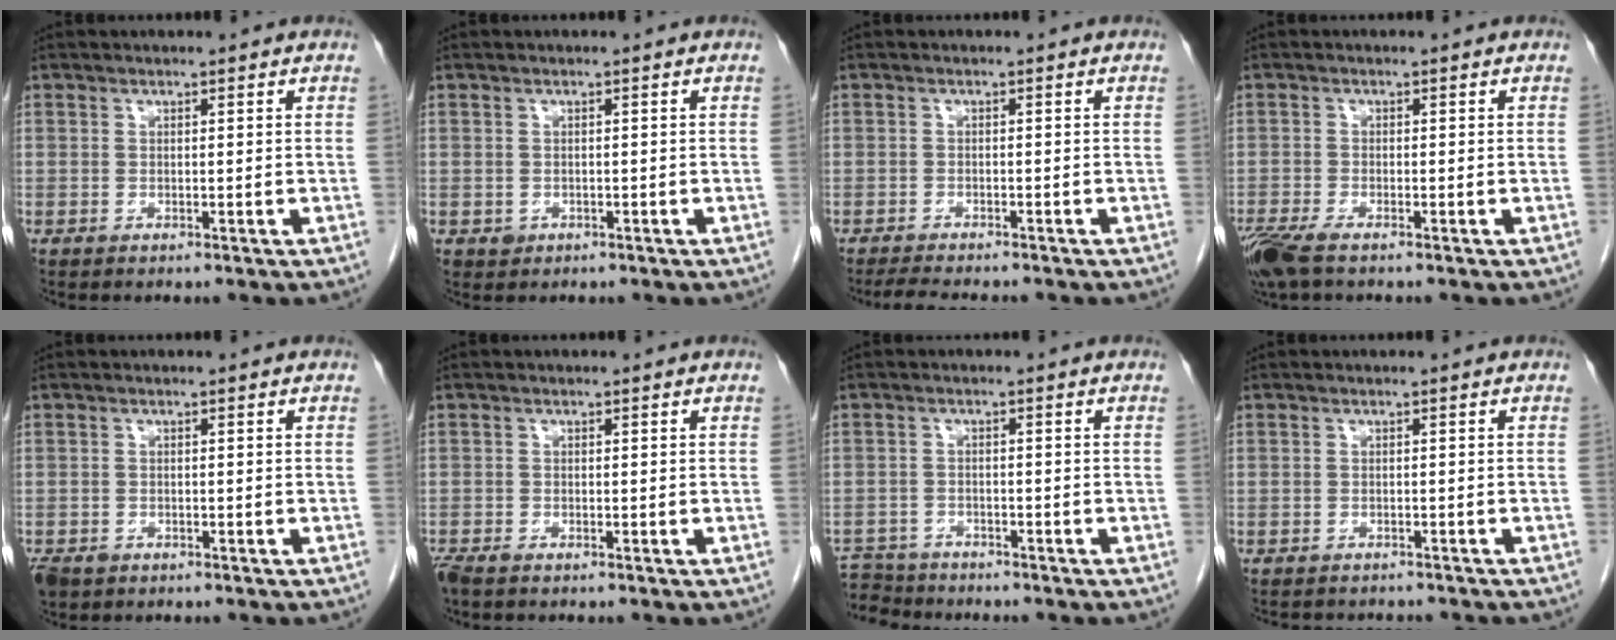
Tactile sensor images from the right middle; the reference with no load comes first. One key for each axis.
{"total": 1.1, "fx": -0.4, "fy": 1.0, "fz": 0.2, "tx": -0.002, "ty": 0.004, "tz": -0.001}
{"total": 5.4, "fx": -4.8, "fy": 0.6, "fz": 2.3, "tx": -0.037, "ty": -0.014, "tz": -0.073}
{"total": 5.3, "fx": -3.7, "fy": 1.4, "fz": 3.4, "tx": -0.071, "ty": -0.014, "tz": -0.070}
{"total": 3.4, "fx": -2.3, "fy": 2.2, "fz": 1.1, "tx": -0.022, "ty": -0.002, "tz": -0.038}
{"total": 2.0, "fx": -1.6, "fy": 0.6, "fz": 1.0, "tx": -0.024, "ty": -0.006, "tz": -0.030}
{"total": 6.1, "fx": -5.9, "fy": 1.6, "fz": -0.1, "tx": 0.000, "ty": -0.002, "tz": -0.105}
{"total": 6.4, "fx": -6.0, "fy": 1.7, "fz": 1.7, "tx": -0.020, "ty": -0.002, "tz": -0.073}